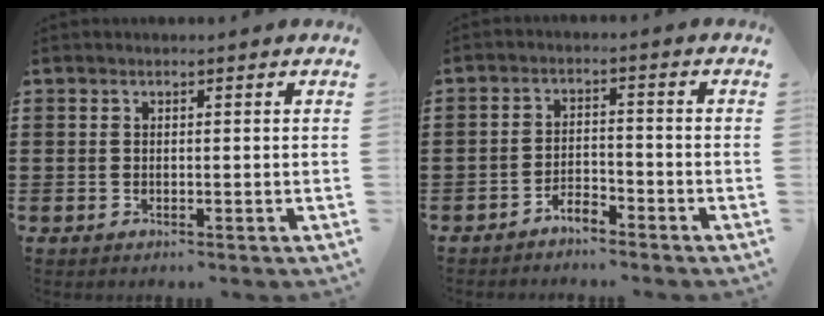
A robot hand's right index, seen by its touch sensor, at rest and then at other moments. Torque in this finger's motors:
{"motor_torque": [0.81, 1.01, 0.09, 0.02]}